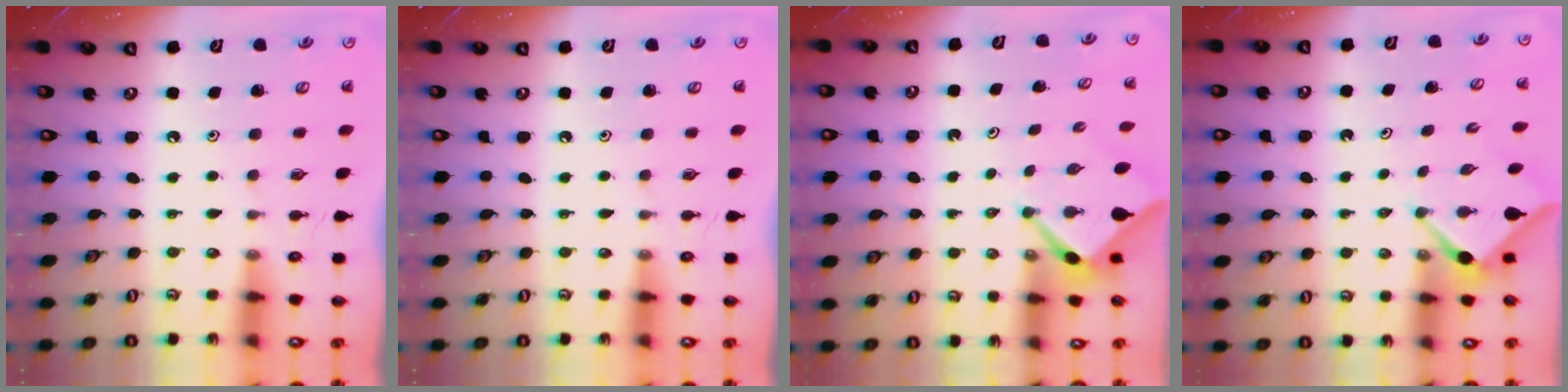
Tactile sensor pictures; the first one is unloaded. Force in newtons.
{"total": 0.0}
{"total": 2.6, "press": 2.6, "slide": 0.3}
{"total": 3.0, "press": 2.9, "slide": 0.4}